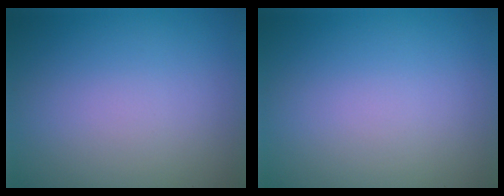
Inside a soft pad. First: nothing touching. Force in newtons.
{"total": 0.0}